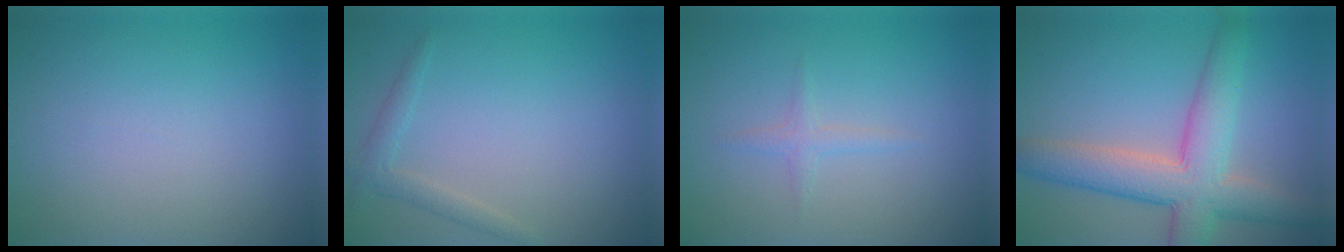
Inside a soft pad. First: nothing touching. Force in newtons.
{"total": 1.6, "press": 1.6, "slide": 0.1}
{"total": 1.1, "press": 1.1, "slide": 0.1}
{"total": 7.2, "press": 7.2, "slide": 0.4}